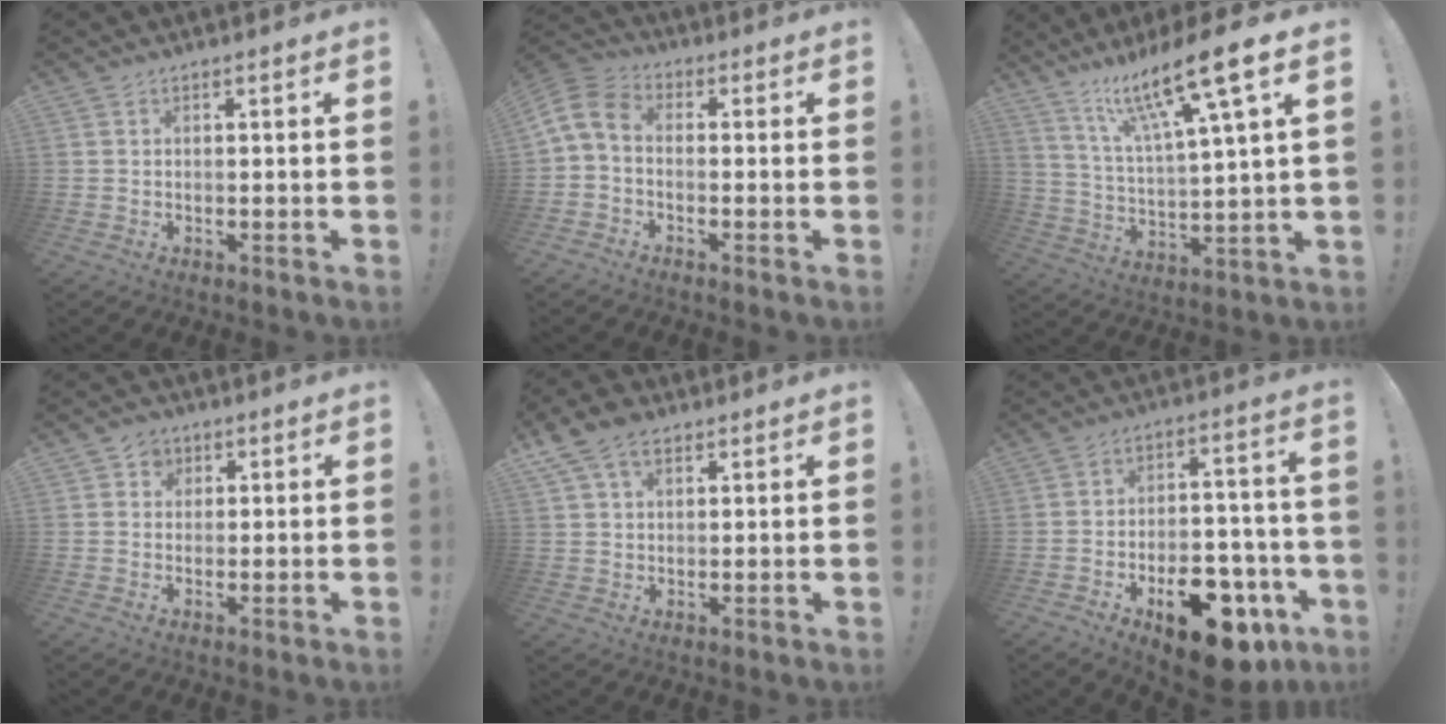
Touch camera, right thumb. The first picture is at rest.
{"total": 7.4, "force": [-0.6, 5.0, 5.4], "torque": [-0.120, 0.009, -0.007]}
{"total": 16.6, "force": [10.3, 2.4, 12.8], "torque": [-0.216, -0.064, 0.157]}
{"total": 3.8, "force": [1.7, 3.3, 0.7], "torque": [0.002, -0.006, 0.028]}
{"total": 8.9, "force": [4.8, 5.6, 4.9], "torque": [-0.091, -0.005, 0.096]}
{"total": 16.5, "force": [-8.7, 9.0, 10.8], "torque": [-0.110, 0.075, -0.128]}